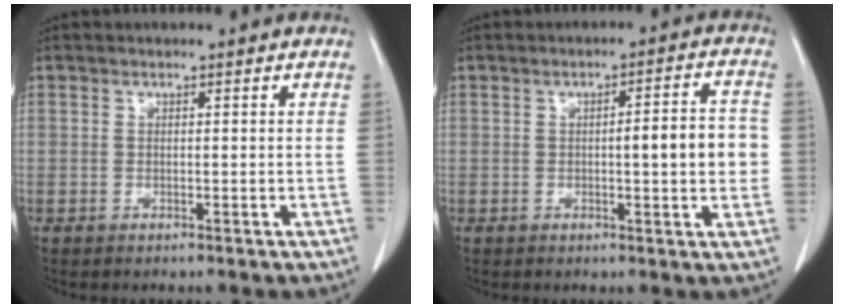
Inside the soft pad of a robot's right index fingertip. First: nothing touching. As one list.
[{"total": 6.7, "force": [-0.2, 1.1, 6.6], "torque": [-0.090, 0.012, -0.003]}]